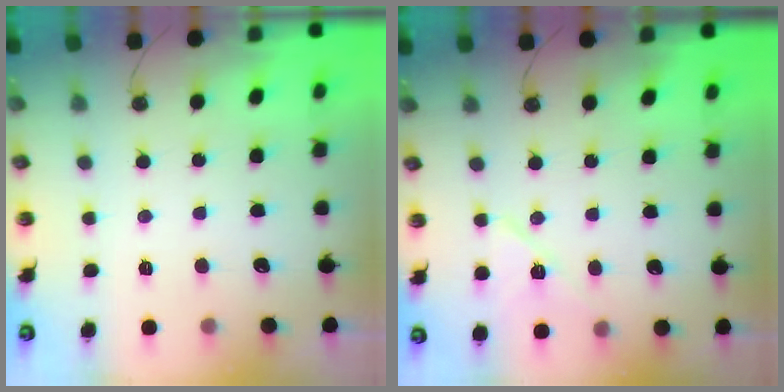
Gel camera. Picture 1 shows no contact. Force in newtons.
{"total": 9.1, "press": 8.6, "slide": 3.1}